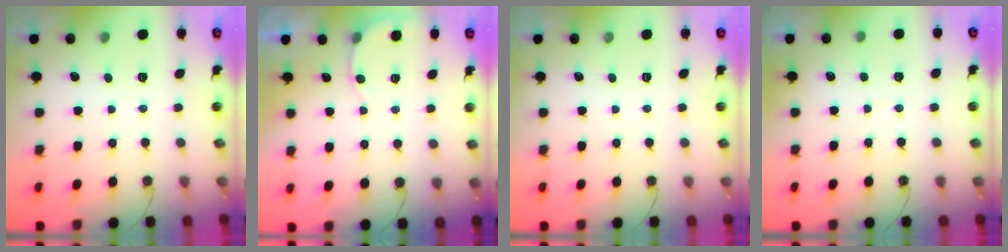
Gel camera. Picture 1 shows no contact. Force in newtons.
{"total": 4.8, "press": 4.8, "slide": 0.4}
{"total": 0.0}
{"total": 2.0, "press": 2.0, "slide": 0.2}